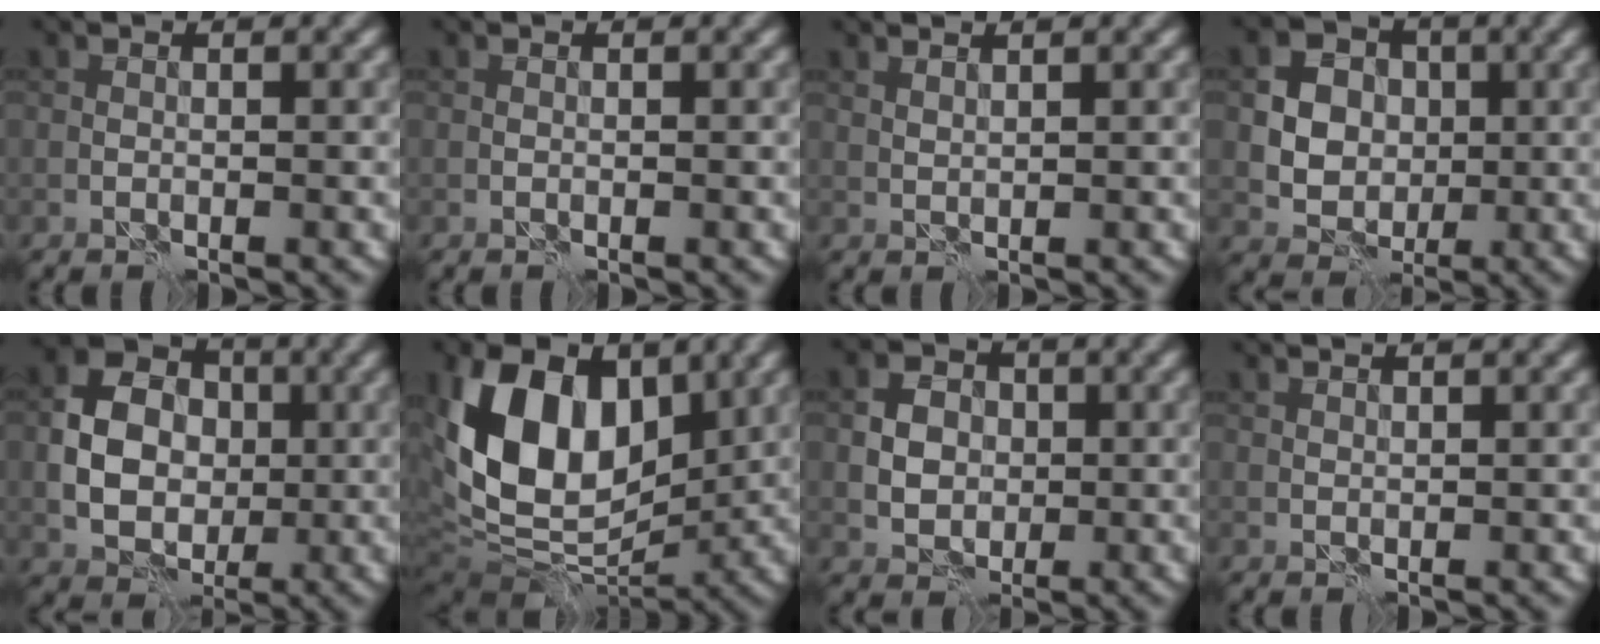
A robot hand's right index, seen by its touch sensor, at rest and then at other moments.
{"total": 0.0}
{"total": 1.3, "force": [1.1, 0.2, 0.6], "torque": [-0.009, 0.001, 0.015]}
{"total": 6.2, "force": [0.7, 5.4, 3.0], "torque": [-0.048, 0.014, 0.004]}
{"total": 6.5, "force": [-0.5, 5.2, 3.8], "torque": [-0.067, 0.007, -0.014]}
{"total": 12.9, "force": [2.5, 8.1, 9.7], "torque": [-0.183, 0.007, 0.032]}
{"total": 3.5, "force": [-0.1, 3.0, 1.9], "torque": [-0.032, 0.001, -0.002]}
{"total": 0.8, "force": [0.8, 0.1, 0.3], "torque": [-0.007, 0.000, 0.012]}